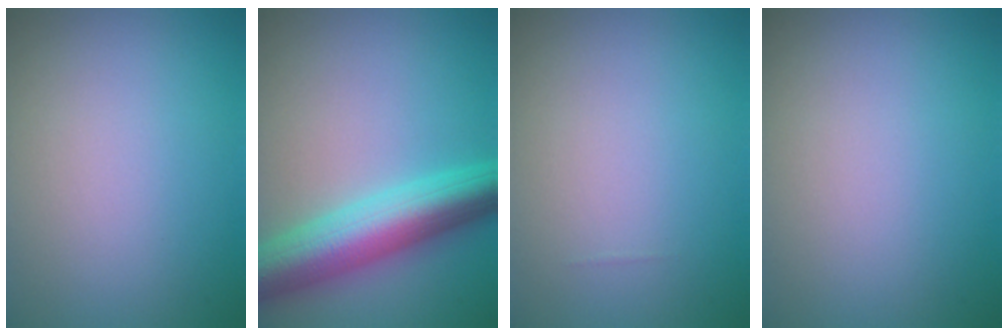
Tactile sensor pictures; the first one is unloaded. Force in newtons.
{"total": 8.0, "press": 8.0, "slide": 0.2}
{"total": 0.0}
{"total": 0.0}